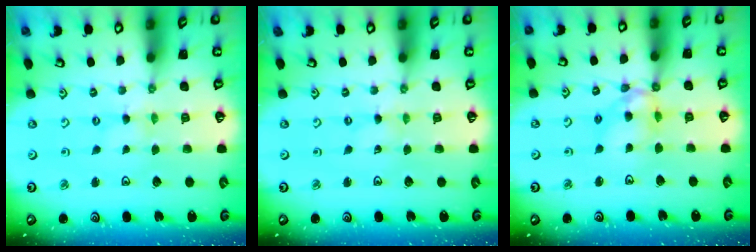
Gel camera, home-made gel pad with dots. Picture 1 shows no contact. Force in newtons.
{"total": 0.0}
{"total": 11.6, "press": 11.5, "slide": 1.5}